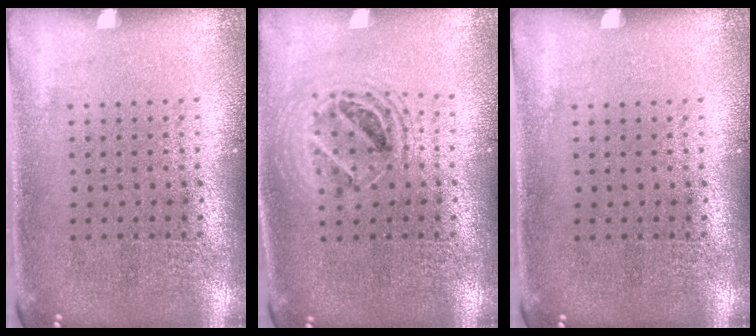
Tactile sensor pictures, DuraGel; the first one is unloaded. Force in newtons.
{"total": 1.5, "press": 1.4, "slide": 0.7}
{"total": 0.0}